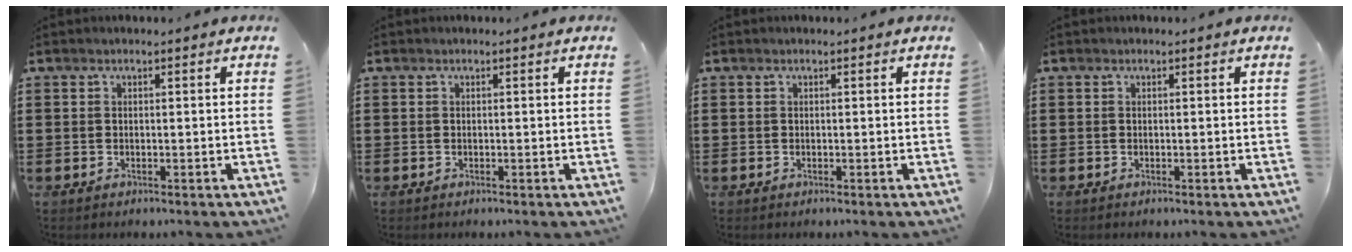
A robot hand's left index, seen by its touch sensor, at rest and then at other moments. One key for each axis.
{"total": 0.0}
{"total": 0.0}
{"total": 0.0}